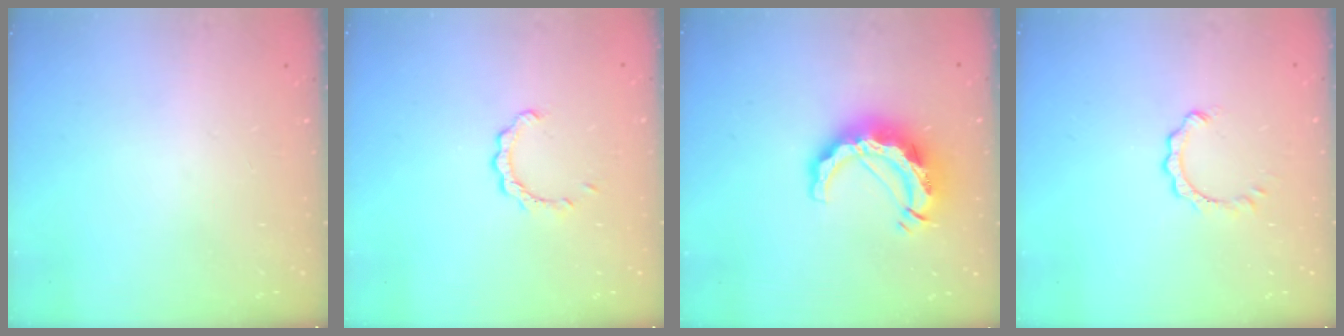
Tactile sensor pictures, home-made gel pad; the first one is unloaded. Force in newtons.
{"total": 2.7, "press": 2.7, "slide": 0.3}
{"total": 13.2, "press": 13.2, "slide": 1.4}
{"total": 1.0, "press": 1.0, "slide": 0.2}